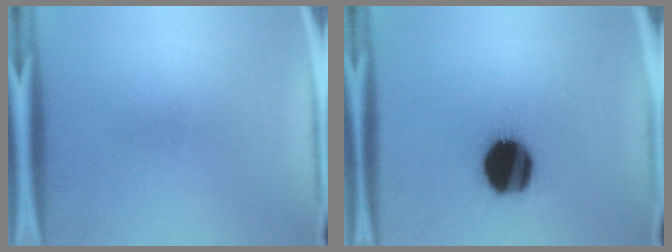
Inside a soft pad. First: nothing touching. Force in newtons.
{"total": 19.5}